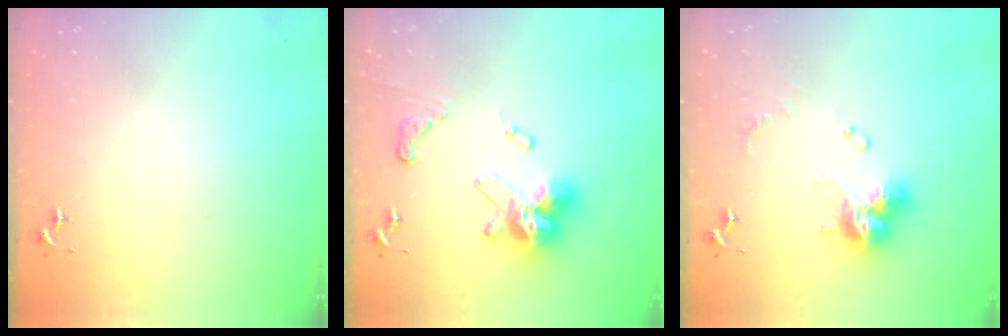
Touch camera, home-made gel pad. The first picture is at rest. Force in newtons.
{"total": 17.3, "press": 17.2, "slide": 1.9}
{"total": 13.2, "press": 13.1, "slide": 1.2}